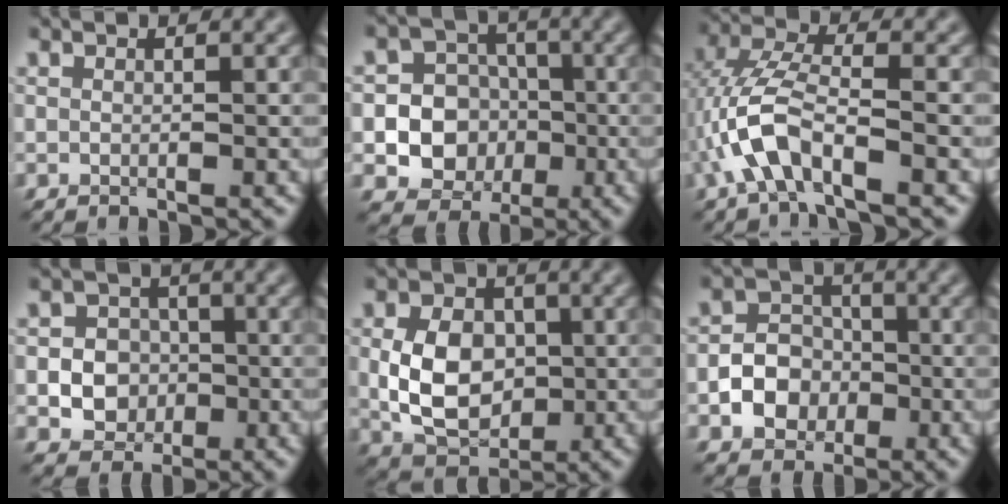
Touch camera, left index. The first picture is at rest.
{"total": 11.6, "force": [-2.6, 10.9, 3.2], "torque": [-0.065, -0.004, -0.057]}
{"total": 5.7, "force": [-2.5, 2.0, 4.7], "torque": [-0.109, 0.011, -0.055]}
{"total": 5.0, "force": [-1.1, 4.4, 2.1], "torque": [-0.016, 0.010, -0.039]}
{"total": 7.2, "force": [-0.3, 5.3, 4.9], "torque": [-0.101, -0.005, -0.008]}
{"total": 4.7, "force": [-1.5, 3.8, 2.2], "torque": [-0.022, 0.002, -0.041]}